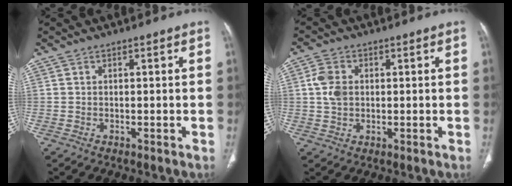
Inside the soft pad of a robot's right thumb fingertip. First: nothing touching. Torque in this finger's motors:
{"motor_torque": [0.47, 0.34, 0.77, 0.21, 0.00]}